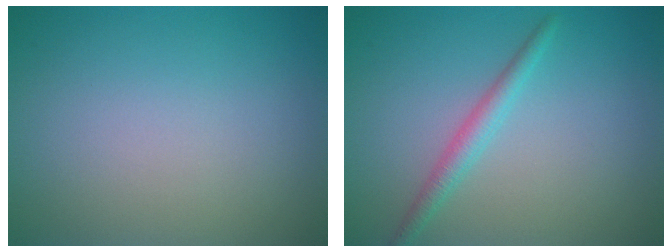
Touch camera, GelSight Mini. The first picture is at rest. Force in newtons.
{"total": 2.0, "press": 2.0, "slide": 0.0}